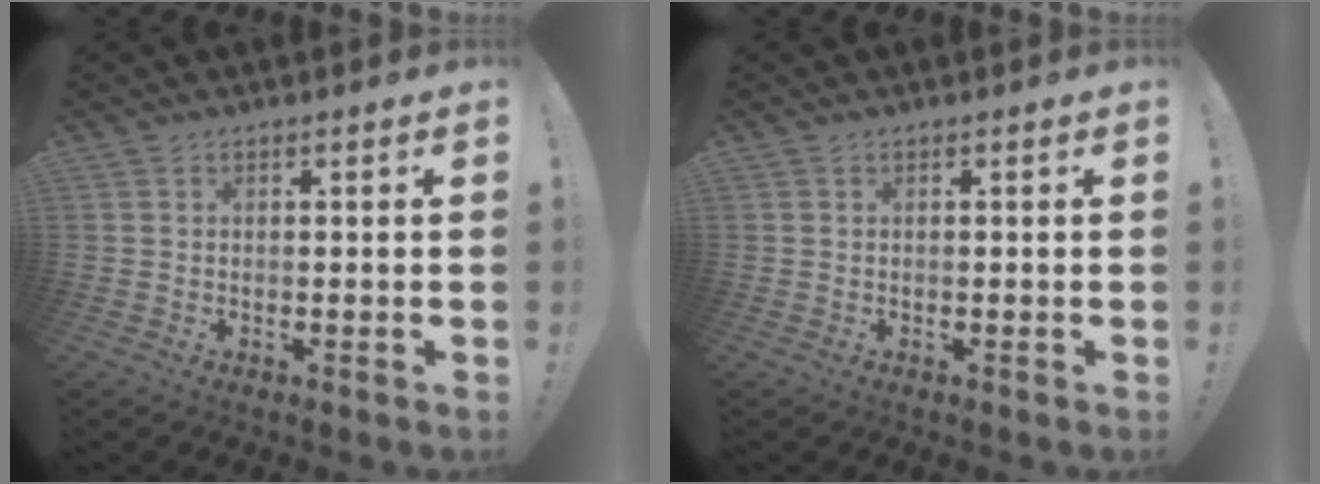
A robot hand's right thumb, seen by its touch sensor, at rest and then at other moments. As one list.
[{"total": 0.0}]